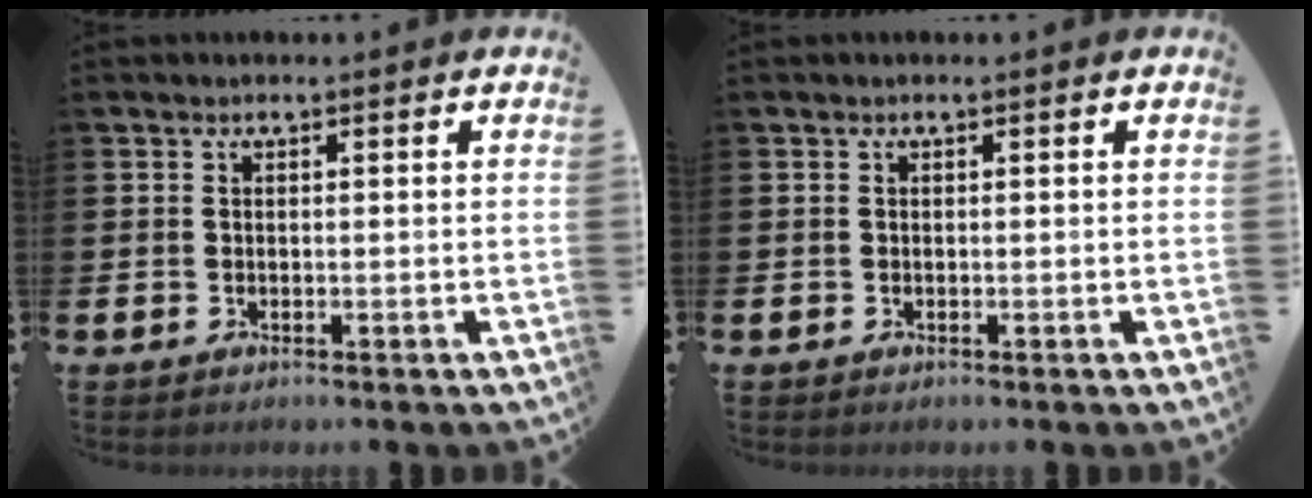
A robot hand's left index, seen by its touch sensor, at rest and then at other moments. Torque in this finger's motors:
{"motor_torque": [-0.10, 0.08, 0.00, -0.01]}